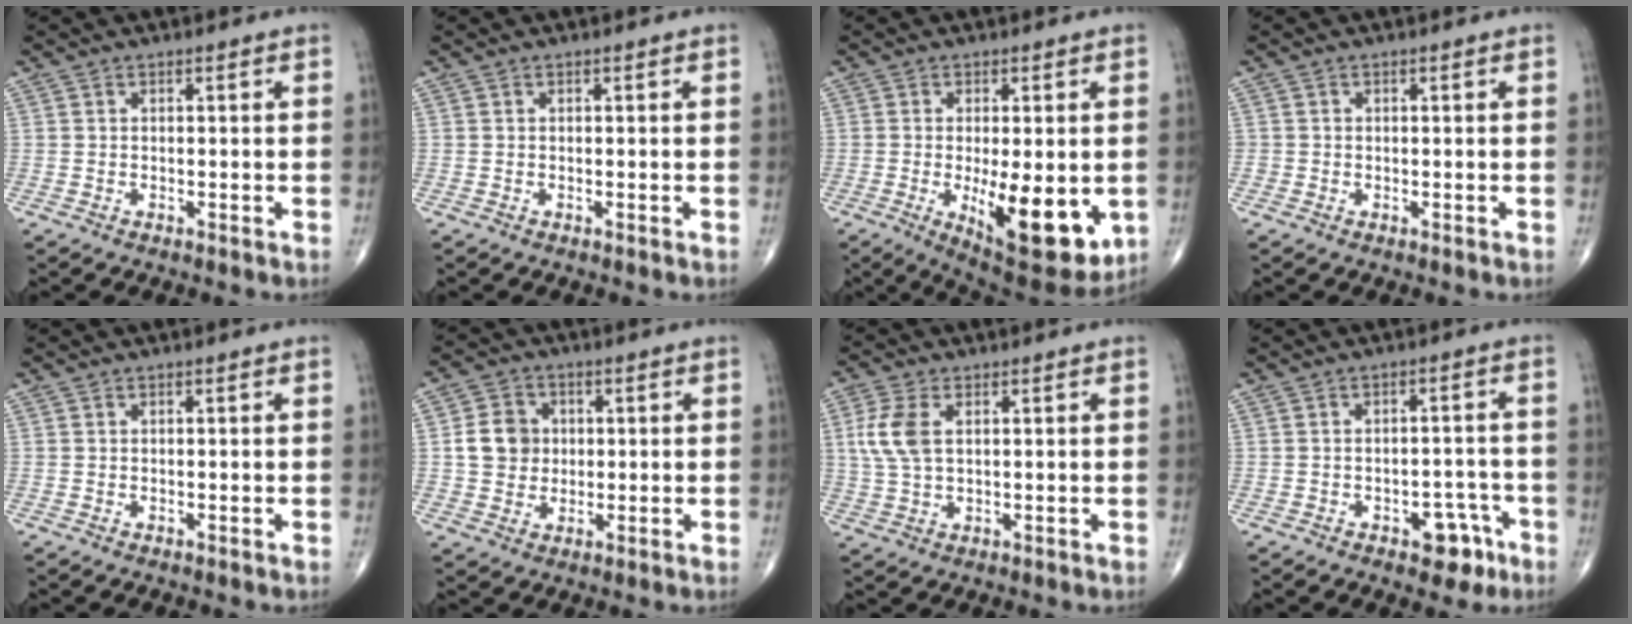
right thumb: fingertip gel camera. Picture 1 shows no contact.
{"total": 0.0}
{"total": 15.6, "force": [-3.1, 5.8, 14.1], "torque": [-0.189, -0.030, -0.028]}
{"total": 0.6, "force": [-0.2, 0.6, 0.0], "torque": [0.003, 0.005, -0.005]}
{"total": 0.0}
{"total": 7.2, "force": [0.6, 6.3, 3.3], "torque": [-0.034, 0.002, 0.006]}
{"total": 6.8, "force": [1.6, 3.8, 5.4], "torque": [-0.129, 0.003, 0.034]}
{"total": 6.1, "force": [-3.4, 3.5, 3.7], "torque": [-0.021, 0.030, -0.040]}